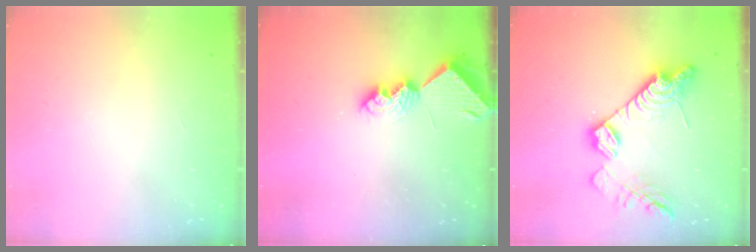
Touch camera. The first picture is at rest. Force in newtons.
{"total": 9.1, "press": 9.1, "slide": 0.5}
{"total": 16.3, "press": 16.3, "slide": 0.7}